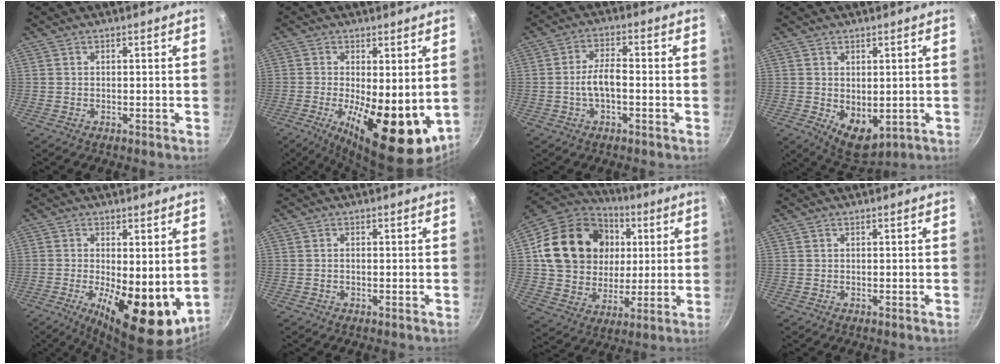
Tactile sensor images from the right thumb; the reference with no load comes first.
{"total": 16.5, "force": [-2.2, 6.6, 15.0], "torque": [-0.203, -0.024, -0.022]}
{"total": 5.7, "force": [-1.4, 2.4, 5.0], "torque": [-0.089, 0.025, -0.028]}
{"total": 7.0, "force": [-0.2, 4.5, 5.4], "torque": [-0.059, -0.018, 0.015]}
{"total": 14.8, "force": [-2.1, 6.0, 13.3], "torque": [-0.181, -0.020, -0.019]}
{"total": 0.6, "force": [-0.2, 0.2, 0.5], "torque": [-0.011, 0.003, -0.003]}
{"total": 23.1, "force": [4.9, 18.9, 12.3], "torque": [-0.199, 0.011, 0.089]}
{"total": 0.0}